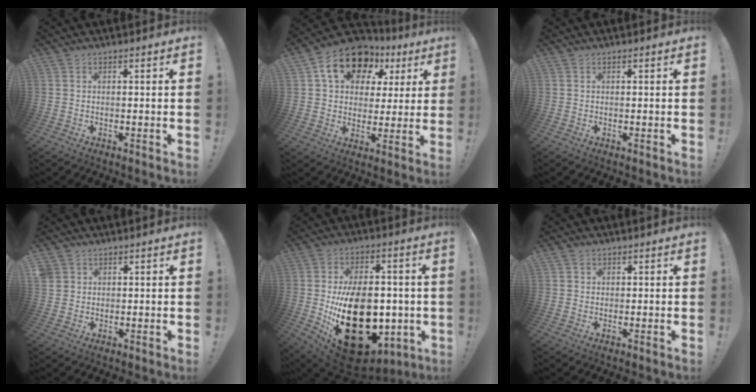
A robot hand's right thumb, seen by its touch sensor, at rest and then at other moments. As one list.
[{"total": 16.2, "force": [8.1, 11.0, 8.5], "torque": [-0.138, -0.035, 0.148]}, {"total": 0.0}, {"total": 2.5, "force": [1.4, 2.0, 0.5], "torque": [-0.009, -0.003, 0.029]}, {"total": 28.3, "force": [-4.3, 17.9, 21.5], "torque": [-0.343, 0.010, -0.041]}, {"total": 1.2, "force": [0.7, 1.0, 0.1], "torque": [0.005, -0.002, 0.011]}]